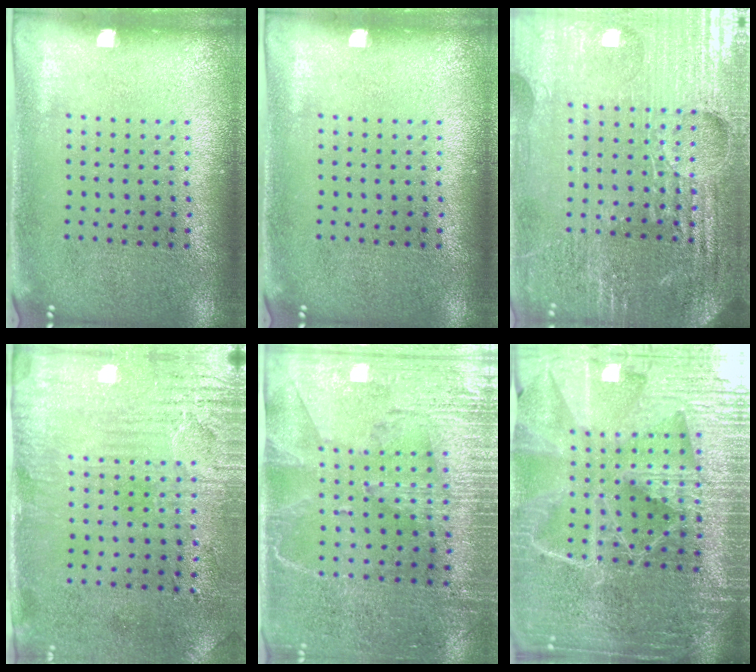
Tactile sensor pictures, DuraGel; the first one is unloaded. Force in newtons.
{"total": 0.0}
{"total": 5.5, "press": 5.0, "slide": 2.4}
{"total": 3.2, "press": 2.7, "slide": 1.8}
{"total": 3.4, "press": 3.0, "slide": 1.5}
{"total": 6.2, "press": 5.4, "slide": 3.0}